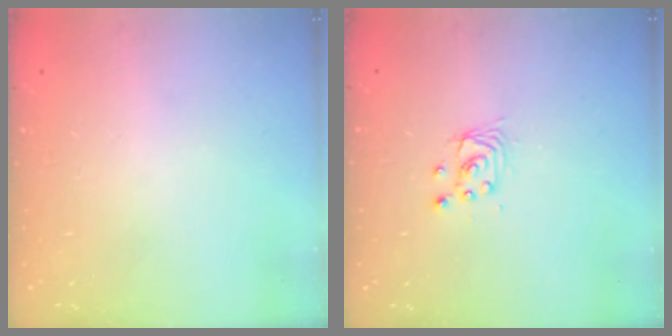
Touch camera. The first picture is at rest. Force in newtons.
{"total": 2.9, "press": 2.9, "slide": 0.1}